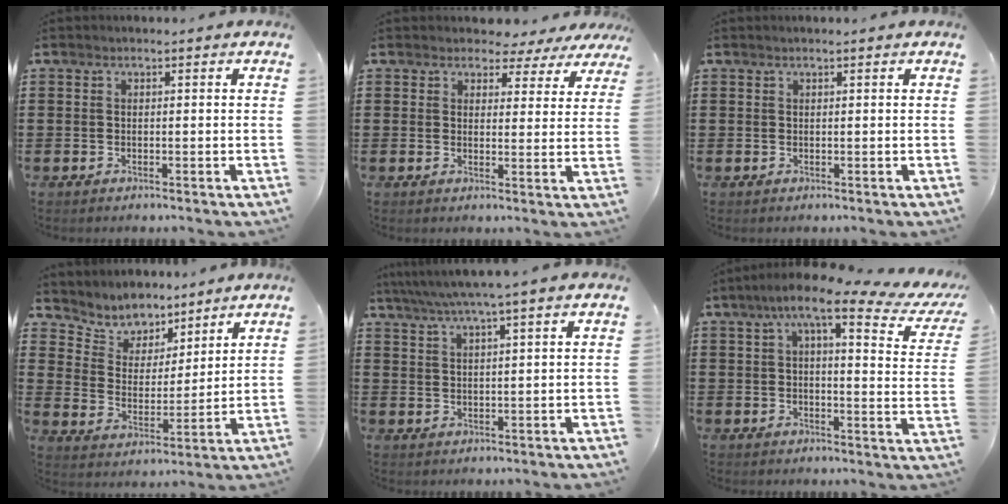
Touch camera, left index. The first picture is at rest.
{"total": 3.3, "force": [2.9, 1.6, 0.4], "torque": [-0.017, -0.008, 0.049]}
{"total": 0.0}
{"total": 6.0, "force": [5.3, 2.8, -0.7], "torque": [-0.030, -0.036, 0.095]}
{"total": 4.4, "force": [3.3, -0.5, 2.8], "torque": [-0.062, -0.011, 0.056]}
{"total": 9.6, "force": [6.5, 1.5, 7.0], "torque": [-0.125, -0.025, 0.100]}